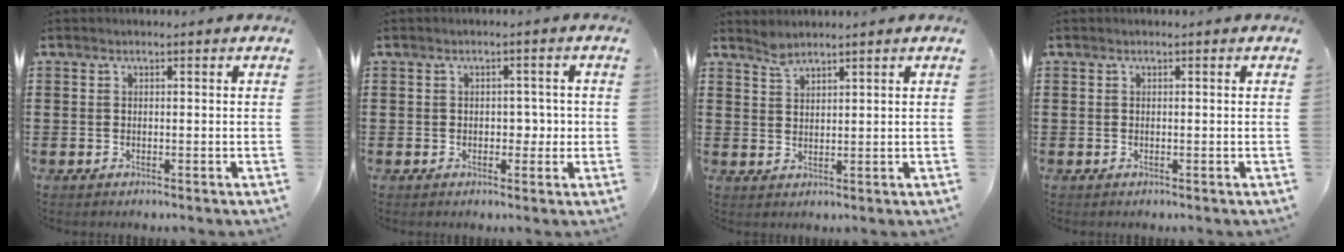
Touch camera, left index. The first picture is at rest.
{"total": 3.0, "force": [-0.1, 2.0, 2.2], "torque": [-0.031, 0.001, -0.010]}
{"total": 2.1, "force": [2.0, 0.4, 0.6], "torque": [-0.017, -0.001, 0.039]}
{"total": 0.0}